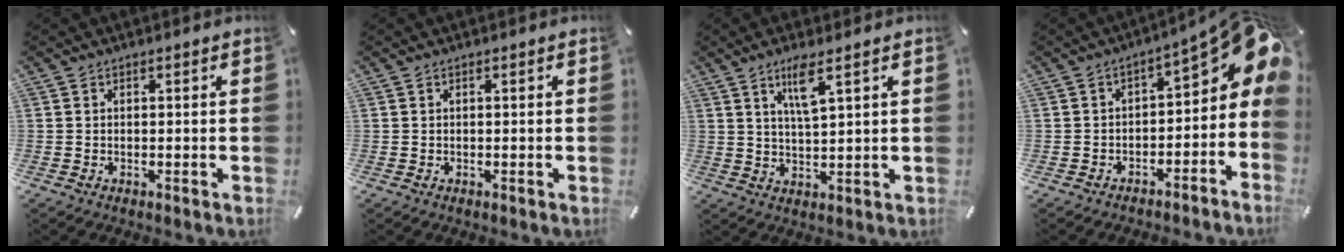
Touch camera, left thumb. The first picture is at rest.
{"total": 0.0}
{"total": 6.4, "force": [3.8, 0.9, 5.0], "torque": [-0.102, 0.000, 0.061]}
{"total": 11.9, "force": [3.7, 6.1, 9.6], "torque": [-0.101, -0.039, 0.058]}